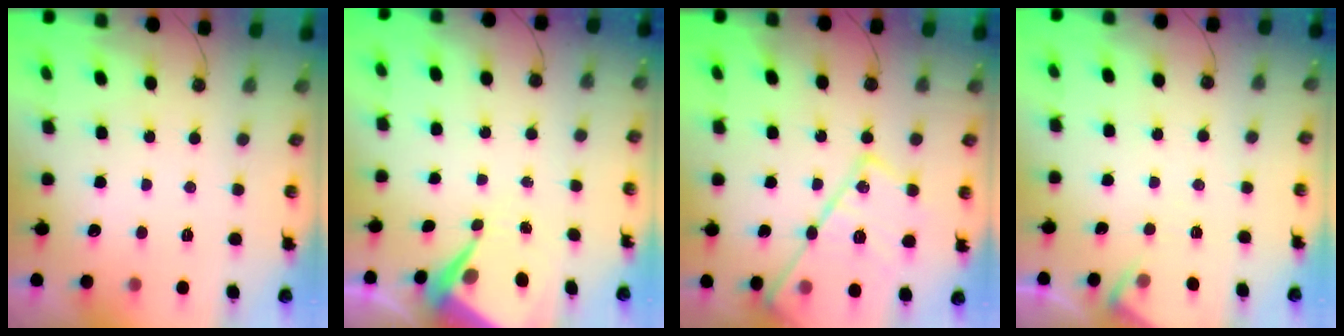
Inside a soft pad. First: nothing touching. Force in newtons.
{"total": 6.5, "press": 6.5, "slide": 0.3}
{"total": 20.2, "press": 20.2, "slide": 1.6}
{"total": 5.3, "press": 5.2, "slide": 0.5}